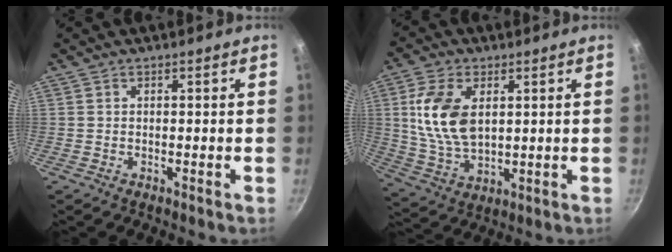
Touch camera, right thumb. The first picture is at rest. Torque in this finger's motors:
{"motor_torque": [0.21, 0.24, 1.33, 0.19, 0.34]}